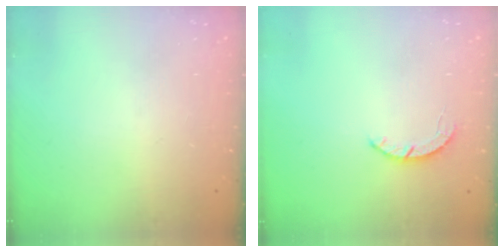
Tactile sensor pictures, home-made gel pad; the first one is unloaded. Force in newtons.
{"total": 2.2, "press": 2.2, "slide": 0.3}